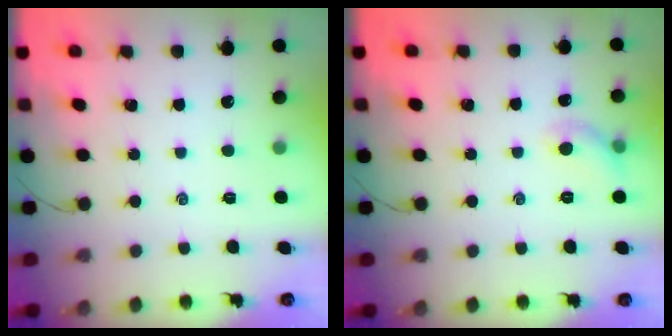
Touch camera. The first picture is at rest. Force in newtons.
{"total": 5.6, "press": 5.5, "slide": 1.0}